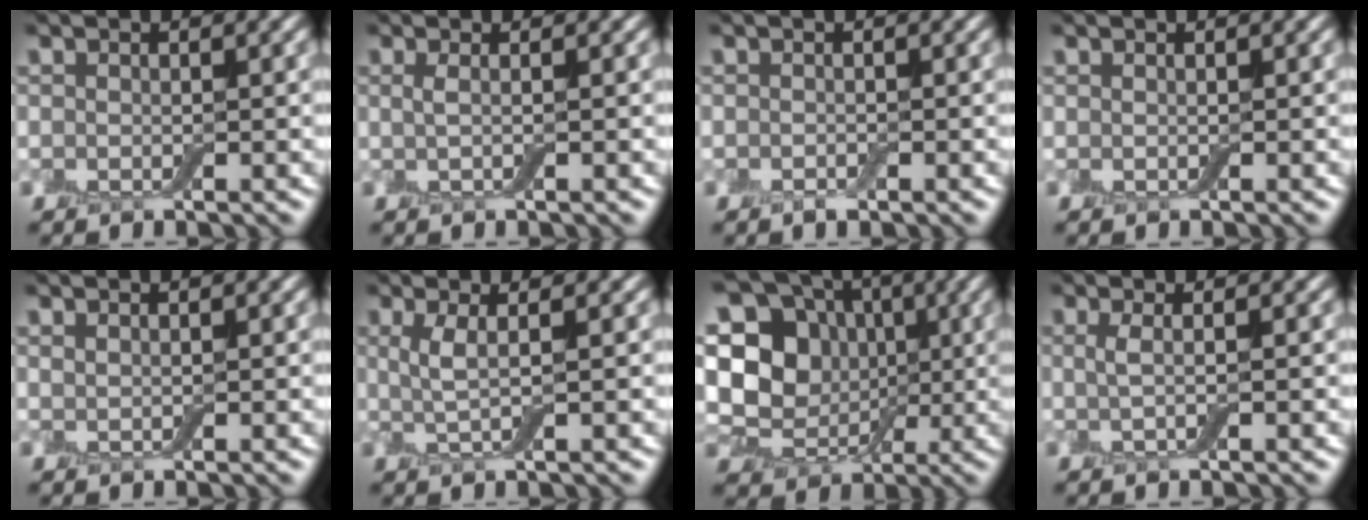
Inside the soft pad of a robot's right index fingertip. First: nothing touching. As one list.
[{"total": 1.4, "force": [0.3, 0.5, 1.3], "torque": [-0.023, -0.004, -0.005]}, {"total": 0.6, "force": [-0.3, 0.2, 0.4], "torque": [-0.008, 0.000, -0.006]}, {"total": 0.0}, {"total": 0.6, "force": [0.5, 0.1, 0.3], "torque": [-0.006, 0.001, 0.009]}, {"total": 2.5, "force": [0.5, 0.7, 2.3], "torque": [-0.042, -0.003, 0.009]}, {"total": 11.0, "force": [1.3, 9.5, 5.5], "torque": [-0.123, 0.024, -0.006]}, {"total": 1.8, "force": [0.2, 0.6, 1.6], "torque": [-0.028, -0.001, -0.003]}]